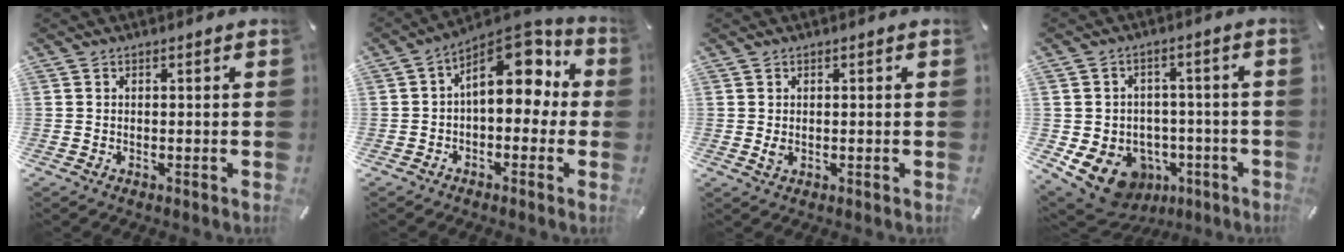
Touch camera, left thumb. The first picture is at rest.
{"total": 13.8, "force": [5.1, 8.2, 9.8], "torque": [-0.130, -0.038, 0.090]}
{"total": 1.5, "force": [0.0, 1.1, 1.0], "torque": [-0.012, -0.001, -0.002]}
{"total": 11.8, "force": [-4.8, 9.7, 4.7], "torque": [-0.097, 0.015, -0.075]}